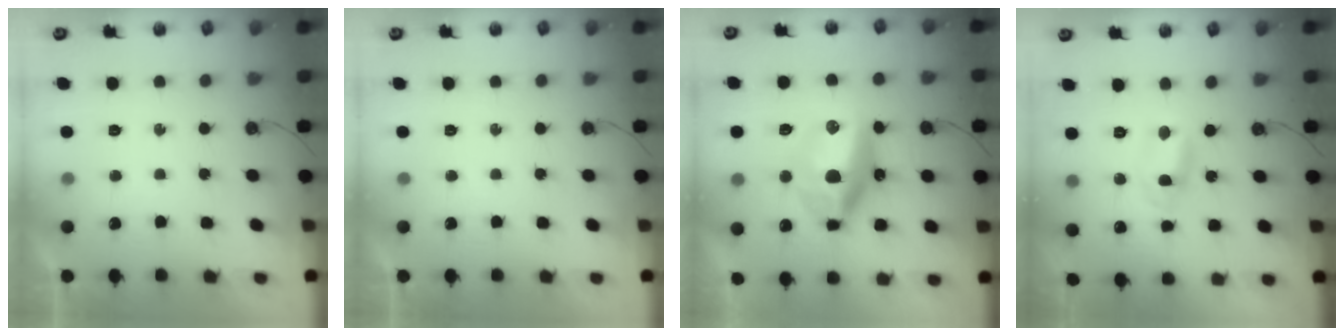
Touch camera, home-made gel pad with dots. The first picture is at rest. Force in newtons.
{"total": 0.0}
{"total": 13.6, "press": 13.5, "slide": 1.9}
{"total": 10.5, "press": 2.0, "slide": 10.3}